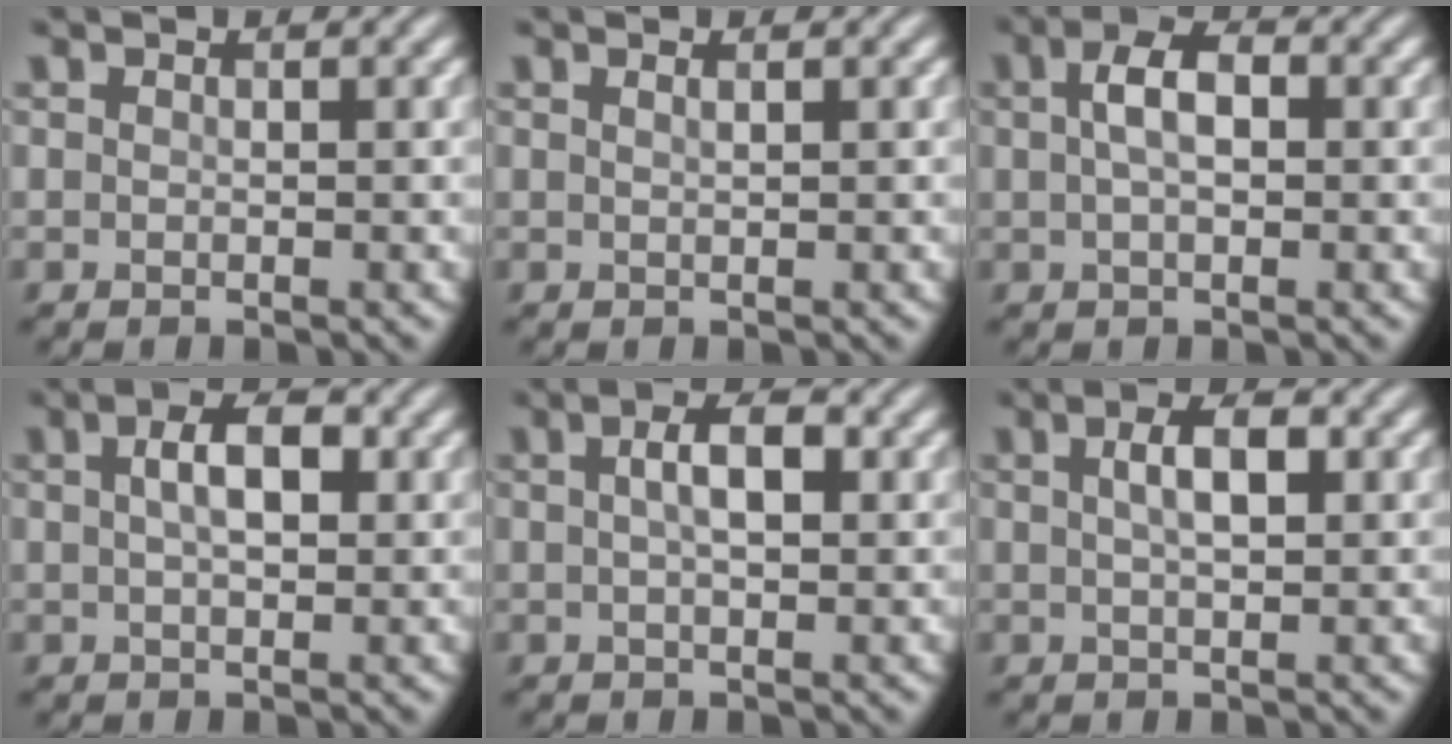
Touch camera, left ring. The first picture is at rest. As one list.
[{"total": 0.7, "force": [0.4, 0.2, 0.5], "torque": [-0.005, 0.000, 0.002]}, {"total": 3.3, "force": [0.6, 1.7, 2.8], "torque": [-0.055, 0.007, 0.005]}, {"total": 3.8, "force": [0.9, 1.8, 3.2], "torque": [-0.057, 0.008, 0.013]}, {"total": 3.4, "force": [0.8, 1.4, 3.0], "torque": [-0.053, 0.008, 0.010]}, {"total": 3.3, "force": [0.9, 1.3, 2.9], "torque": [-0.055, 0.007, 0.015]}]